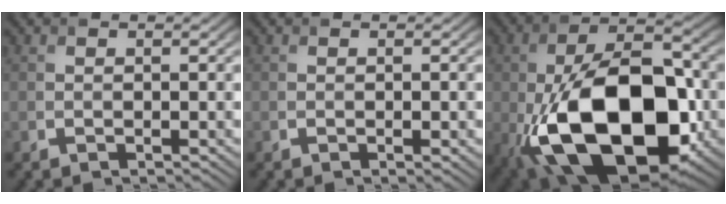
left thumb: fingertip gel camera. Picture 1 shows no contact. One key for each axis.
{"total": 1.1, "fx": -0.2, "fy": 0.2, "fz": 1.0, "tx": -0.015, "ty": 0.001, "tz": -0.003}
{"total": 19.5, "fx": -5.7, "fy": 10.8, "fz": 15.3, "tx": -0.286, "ty": -0.030, "tz": -0.092}